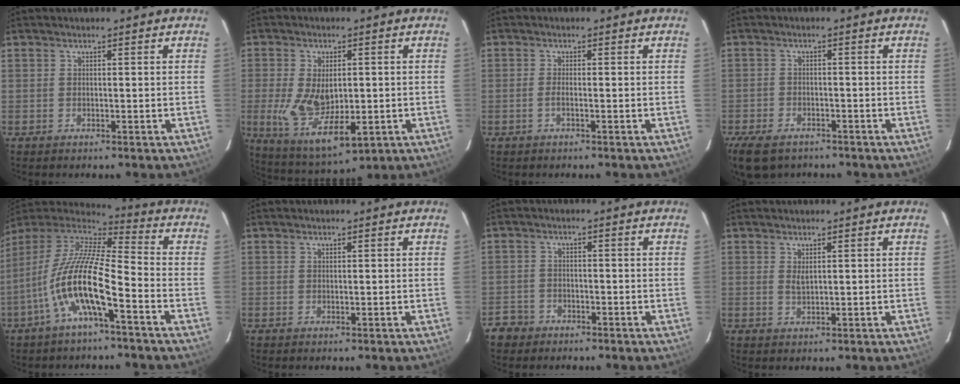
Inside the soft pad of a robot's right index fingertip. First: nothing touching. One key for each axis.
{"total": 12.8, "fx": -1.8, "fy": 6.6, "fz": 10.9, "tx": -0.224, "ty": -0.025, "tz": -0.018}
{"total": 1.1, "fx": -0.5, "fy": -0.1, "fz": 0.9, "tx": -0.017, "ty": 0.002, "tz": -0.011}
{"total": 9.4, "fx": -6.8, "fy": 5.0, "fz": 4.2, "tx": -0.112, "ty": -0.017, "tz": -0.119}
{"total": 15.3, "fx": -5.9, "fy": 3.1, "fz": 13.7, "tx": -0.254, "ty": -0.007, "tz": -0.119}
{"total": 0.0}
{"total": 4.9, "fx": -3.1, "fy": 3.7, "fz": 0.6, "tx": -0.026, "ty": 0.017, "tz": -0.056}
{"total": 1.3, "fx": 0.6, "fy": 0.5, "fz": 1.1, "tx": -0.020, "ty": 0.000, "tz": 0.013}